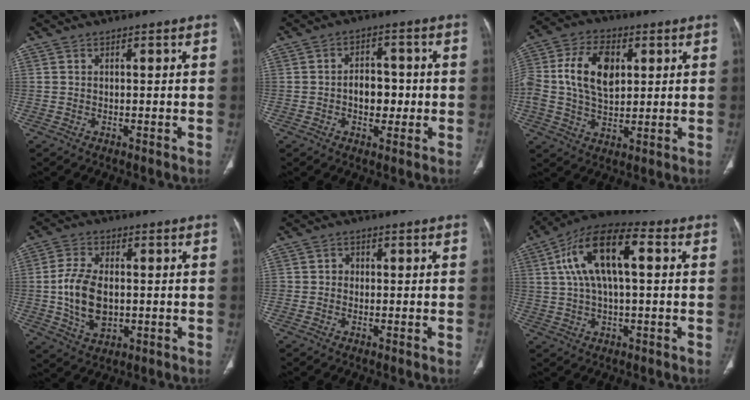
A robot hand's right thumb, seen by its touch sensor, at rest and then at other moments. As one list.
[{"total": 6.1, "force": [-0.8, 4.2, 4.3], "torque": [-0.035, 0.013, -0.015]}, {"total": 12.7, "force": [2.5, 8.0, 9.6], "torque": [-0.171, 0.009, 0.043]}, {"total": 10.5, "force": [-0.6, 6.5, 8.3], "torque": [-0.152, 0.000, -0.007]}, {"total": 1.5, "force": [-0.2, 1.4, 0.6], "torque": [0.004, 0.007, -0.007]}, {"total": 15.2, "force": [3.2, 6.4, 13.4], "torque": [-0.244, 0.033, 0.049]}]